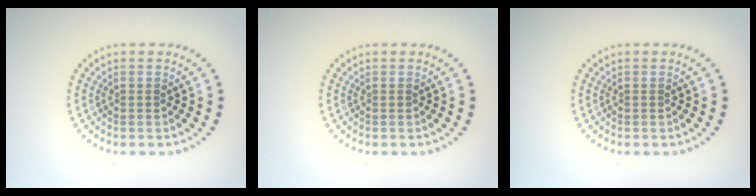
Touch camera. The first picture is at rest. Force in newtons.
{"total": 0.0}
{"total": 0.0}